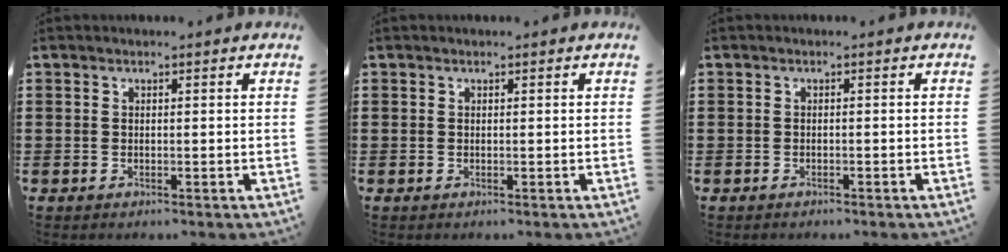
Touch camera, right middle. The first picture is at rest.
{"total": 0.0}
{"total": 0.6, "force": [-0.5, 0.2, 0.0], "torque": [0.001, 0.002, -0.013]}